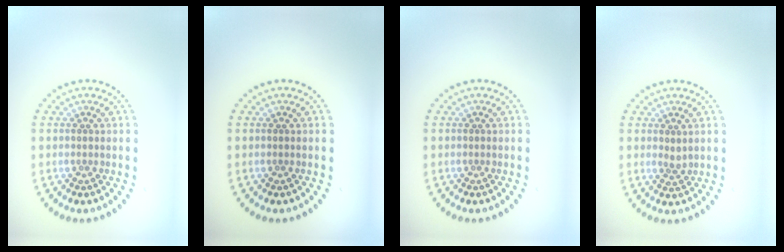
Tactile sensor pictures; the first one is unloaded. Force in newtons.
{"total": 0.0}
{"total": 0.0}
{"total": 0.9, "press": 0.7, "slide": 0.5}